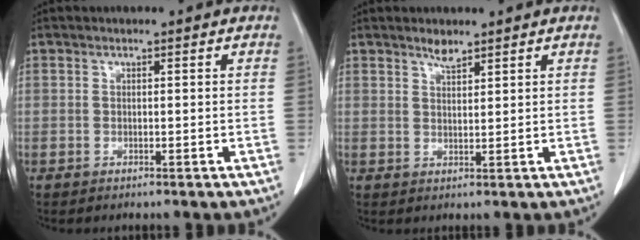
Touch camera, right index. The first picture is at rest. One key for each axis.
{"total": 2.0, "fx": 1.8, "fy": 0.4, "fz": 0.8, "tx": -0.018, "ty": -0.001, "tz": 0.035}